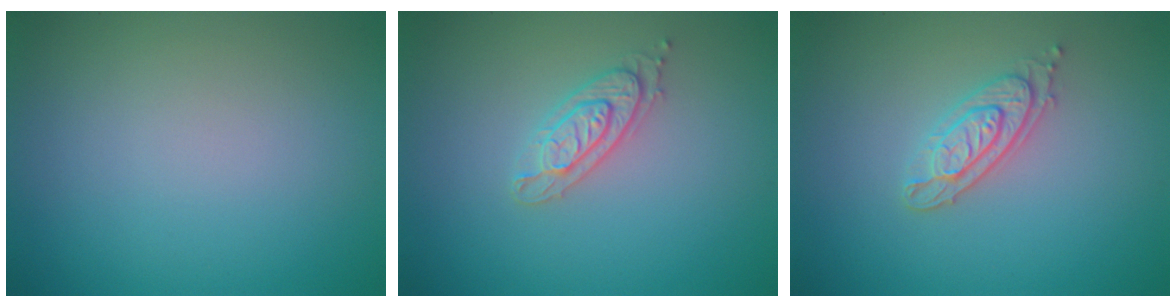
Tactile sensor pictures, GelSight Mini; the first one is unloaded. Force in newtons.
{"total": 2.2, "press": 2.1, "slide": 0.5}
{"total": 2.6, "press": 2.4, "slide": 1.0}